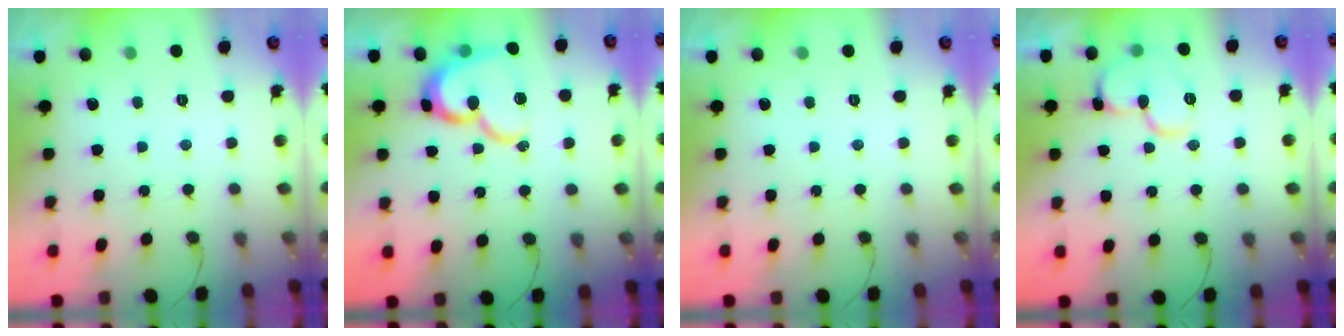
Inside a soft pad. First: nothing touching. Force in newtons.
{"total": 17.1, "press": 17.0, "slide": 1.7}
{"total": 0.0}
{"total": 11.6, "press": 11.5, "slide": 1.6}